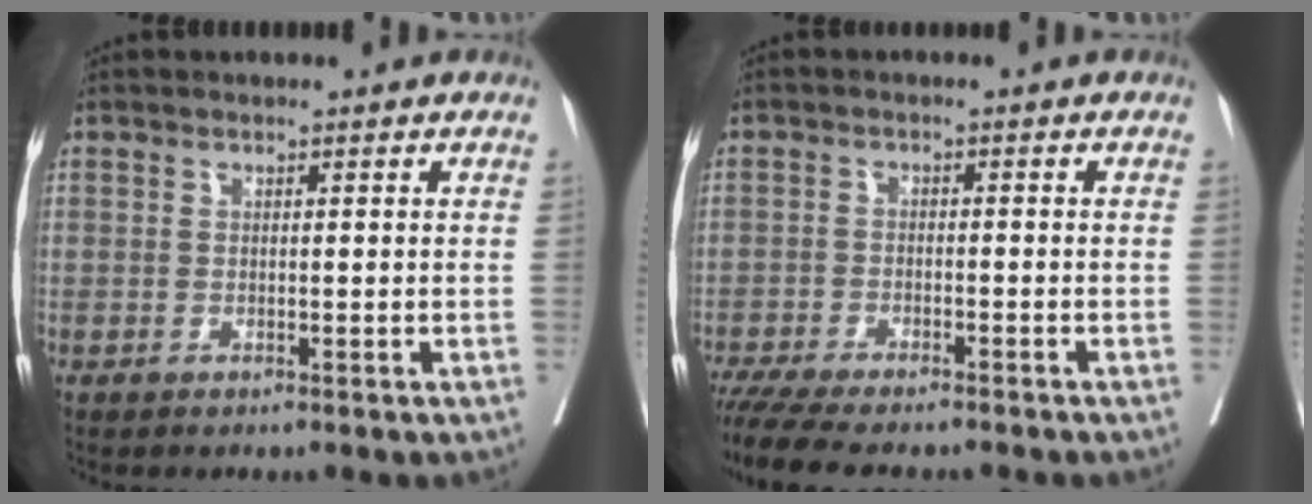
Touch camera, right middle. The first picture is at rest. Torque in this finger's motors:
{"motor_torque": [1.09, -1.04, 0.18, 0.08]}